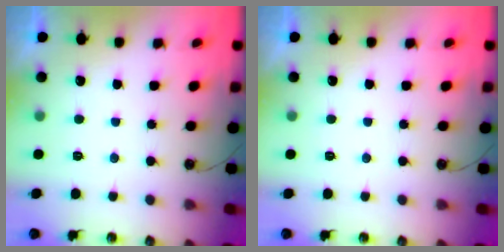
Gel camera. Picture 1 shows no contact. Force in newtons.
{"total": 0.0}